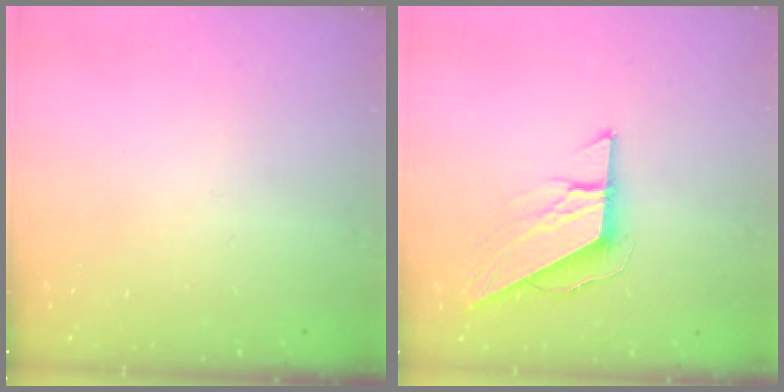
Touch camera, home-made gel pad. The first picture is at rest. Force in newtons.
{"total": 8.8, "press": 8.8, "slide": 0.5}